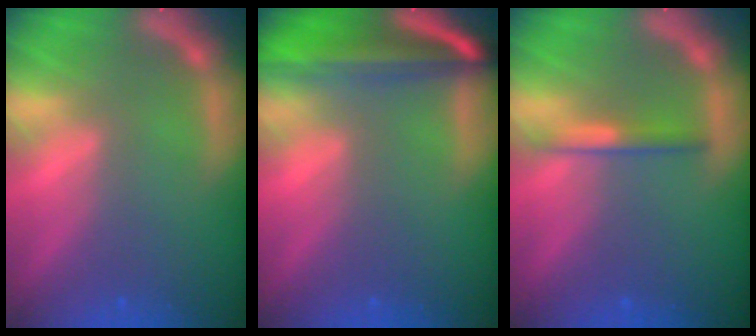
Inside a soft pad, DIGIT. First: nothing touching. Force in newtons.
{"total": 9.0}
{"total": 2.0}